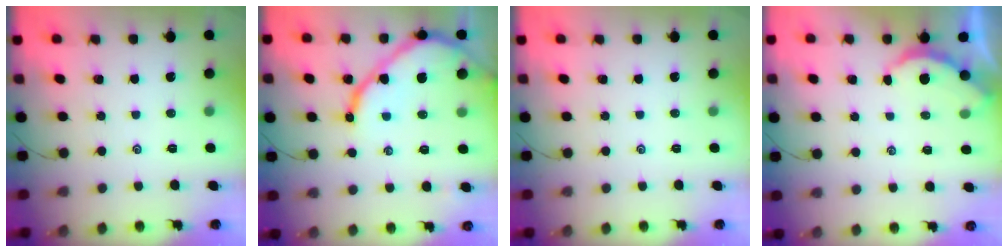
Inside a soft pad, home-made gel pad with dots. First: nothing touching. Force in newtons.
{"total": 12.4, "press": 12.4, "slide": 1.3}
{"total": 0.0}
{"total": 2.3, "press": 2.3, "slide": 0.3}